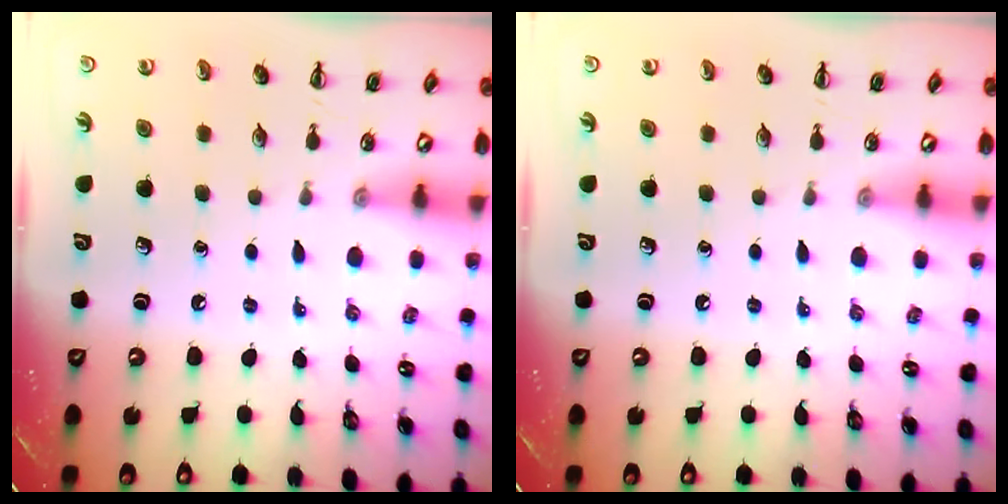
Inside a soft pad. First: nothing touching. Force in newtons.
{"total": 0.0}